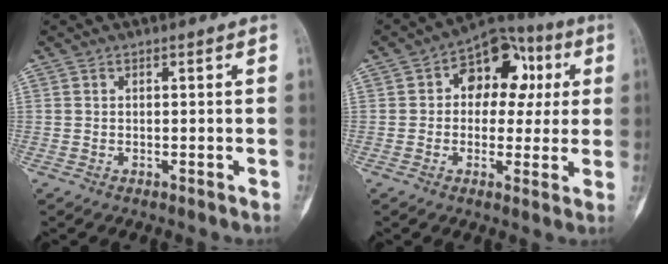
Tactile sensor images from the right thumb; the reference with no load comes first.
{"total": 14.0, "force": [2.8, 9.8, 9.7], "torque": [-0.076, 0.030, 0.029]}